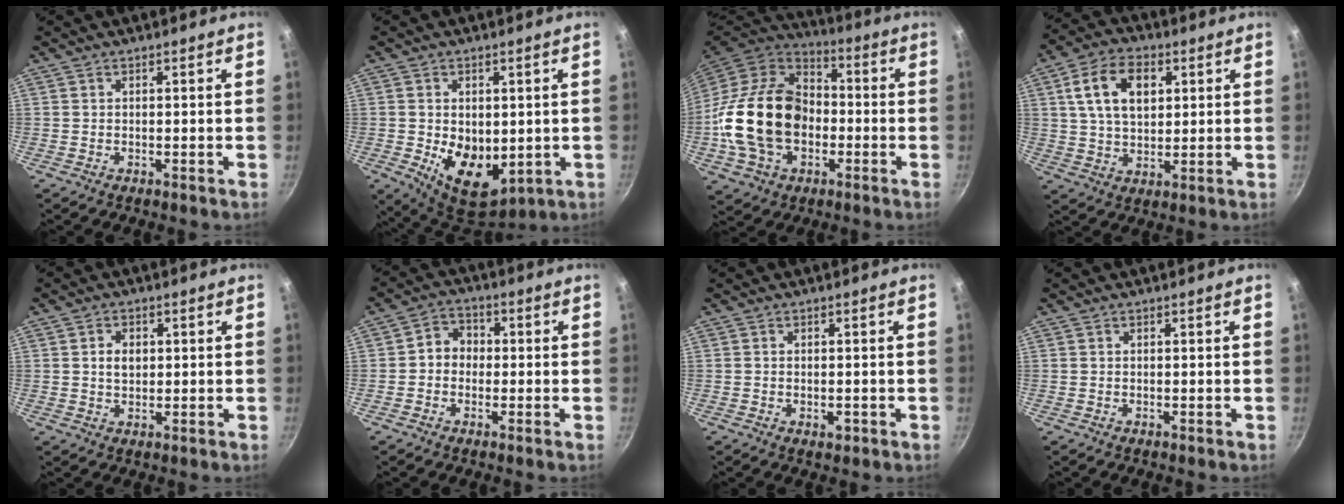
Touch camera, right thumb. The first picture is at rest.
{"total": 12.2, "force": [-1.0, 8.1, 9.1], "torque": [-0.114, -0.028, 0.005]}
{"total": 23.3, "force": [-3.4, 16.6, 16.0], "torque": [-0.277, 0.040, -0.065]}
{"total": 11.9, "force": [3.5, 7.6, 8.5], "torque": [-0.135, 0.003, 0.058]}
{"total": 3.4, "force": [0.6, 2.5, 2.3], "torque": [-0.026, 0.001, 0.011]}
{"total": 5.0, "force": [-0.3, 4.4, 2.4], "torque": [-0.010, 0.013, -0.018]}
{"total": 1.8, "force": [-0.6, 1.1, 1.3], "torque": [-0.019, -0.002, -0.009]}
{"total": 0.0}